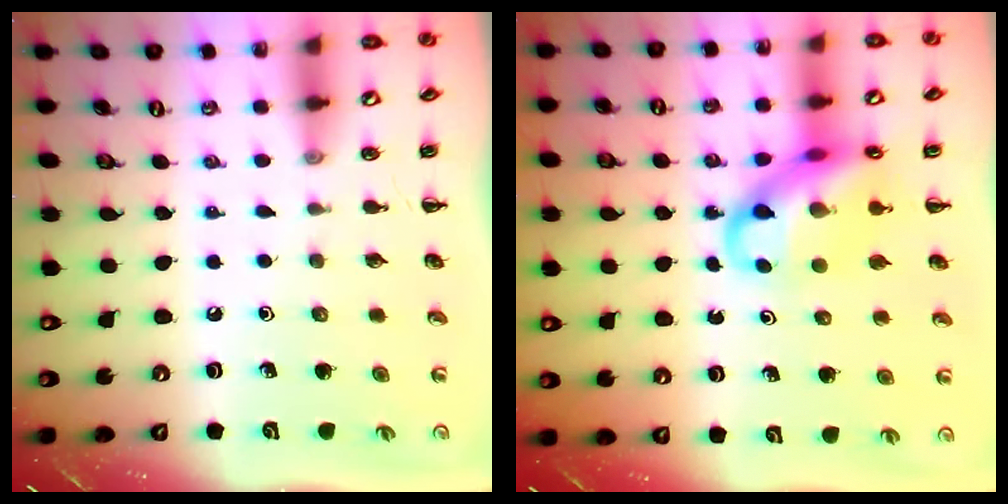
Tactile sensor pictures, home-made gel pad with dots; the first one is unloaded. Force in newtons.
{"total": 15.1, "press": 14.7, "slide": 3.4}